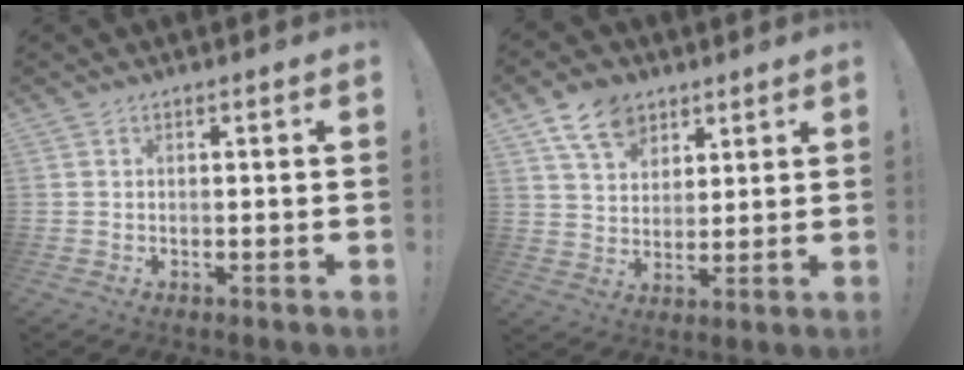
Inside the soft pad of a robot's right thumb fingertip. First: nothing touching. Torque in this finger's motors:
{"motor_torque": [0.01, 0.10, 0.62, 0.60, 0.00]}